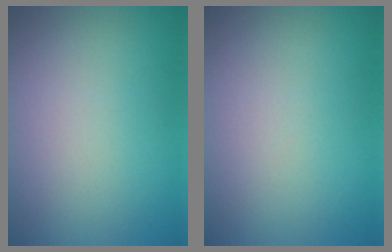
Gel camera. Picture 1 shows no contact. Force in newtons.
{"total": 0.0}